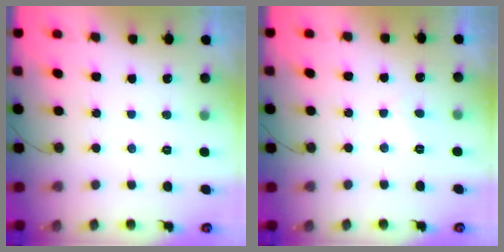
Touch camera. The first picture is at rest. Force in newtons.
{"total": 2.1, "press": 2.0, "slide": 0.5}